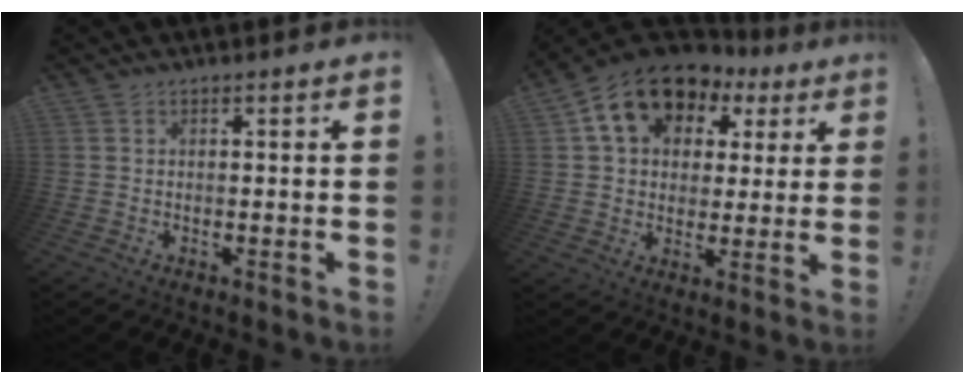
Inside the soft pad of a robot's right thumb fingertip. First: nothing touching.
{"total": 15.6, "force": [8.0, 10.5, 8.3], "torque": [-0.134, -0.034, 0.149]}